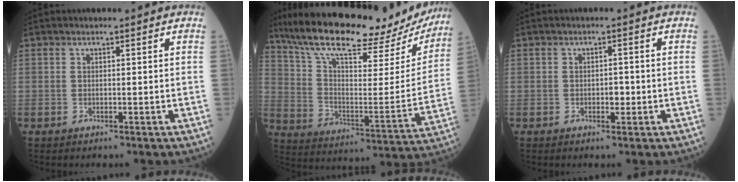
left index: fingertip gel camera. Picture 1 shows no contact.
{"total": 27.5, "force": [23.4, 6.5, 12.8], "torque": [-0.215, -0.019, 0.330]}
{"total": 1.6, "force": [-0.6, 0.8, 1.2], "torque": [-0.014, 0.000, -0.011]}